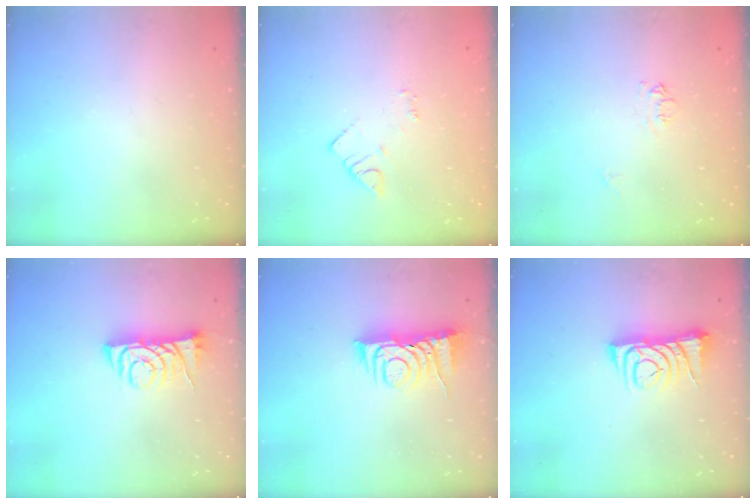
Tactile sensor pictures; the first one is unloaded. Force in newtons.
{"total": 2.9, "press": 2.9, "slide": 0.3}
{"total": 5.5, "press": 5.5, "slide": 0.7}
{"total": 7.1, "press": 7.0, "slide": 0.9}
{"total": 7.7, "press": 7.7, "slide": 0.7}
{"total": 6.8, "press": 6.7, "slide": 1.0}